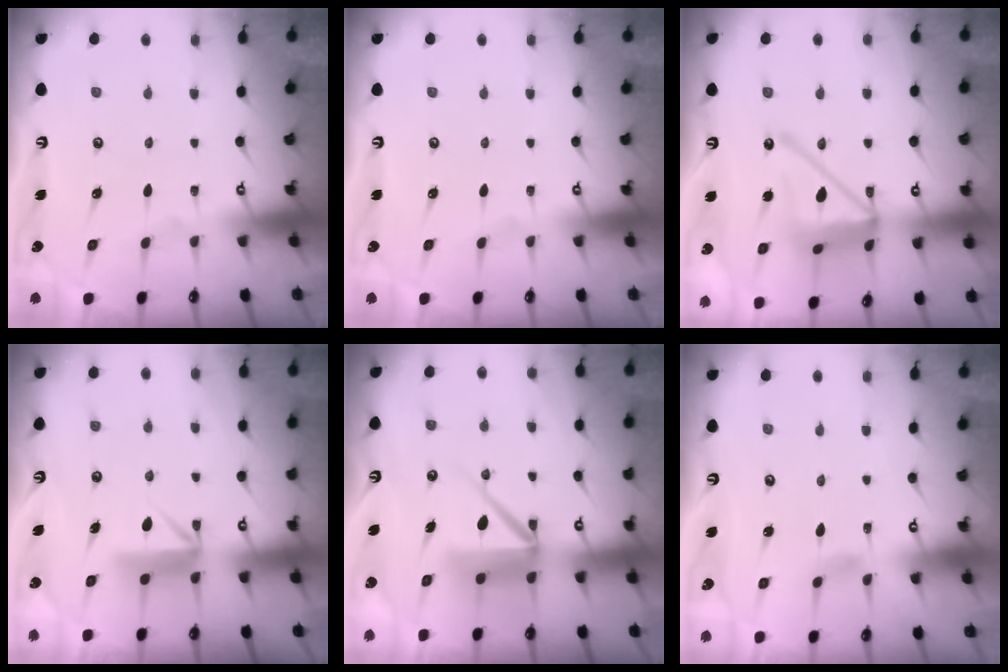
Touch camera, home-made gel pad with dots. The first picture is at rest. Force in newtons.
{"total": 0.0}
{"total": 16.5, "press": 16.5, "slide": 1.5}
{"total": 8.3, "press": 8.3, "slide": 0.5}
{"total": 10.1, "press": 10.0, "slide": 1.3}
{"total": 4.2, "press": 4.1, "slide": 0.5}